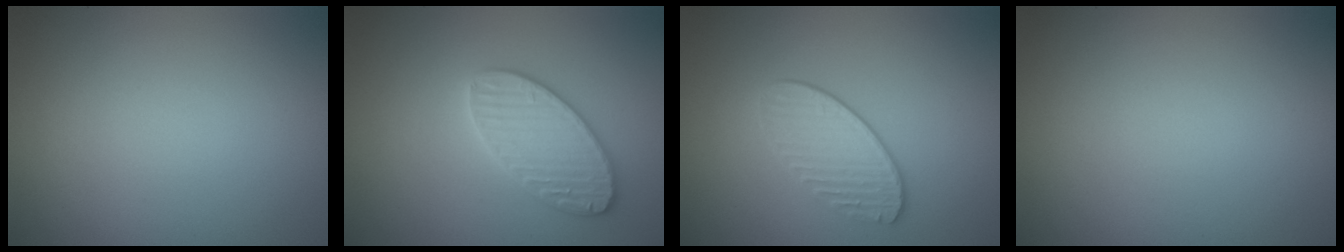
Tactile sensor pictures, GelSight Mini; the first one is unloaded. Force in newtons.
{"total": 3.6, "press": 3.6, "slide": 0.1}
{"total": 2.2, "press": 1.8, "slide": 1.2}
{"total": 0.0}